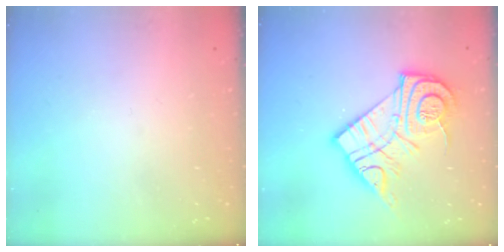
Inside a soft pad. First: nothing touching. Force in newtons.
{"total": 18.5, "press": 18.5, "slide": 1.5}